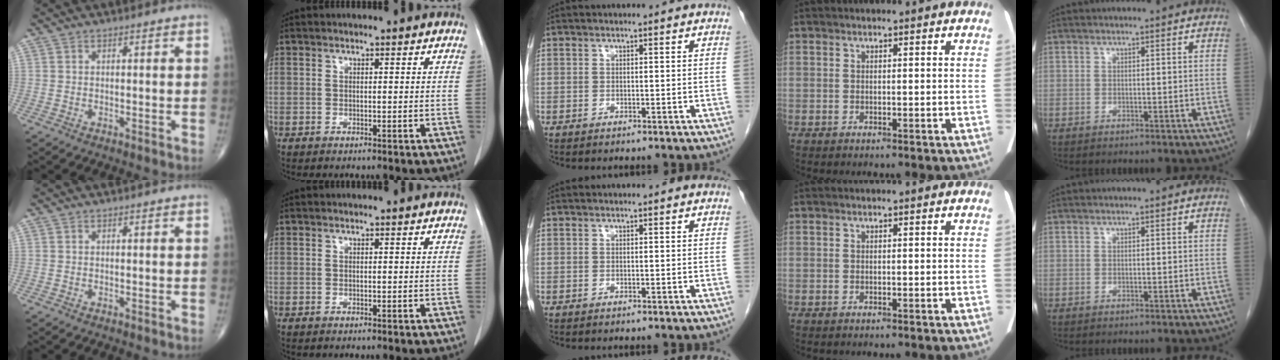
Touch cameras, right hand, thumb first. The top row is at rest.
{}